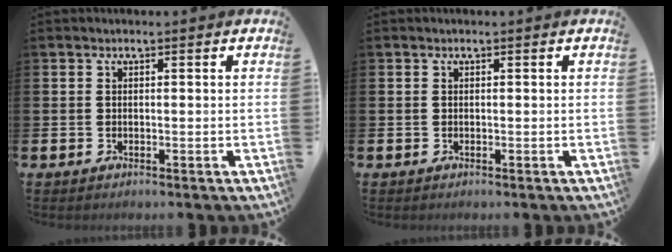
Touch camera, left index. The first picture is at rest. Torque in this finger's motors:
{"motor_torque": [0.00, 0.00, 0.00, 0.01]}